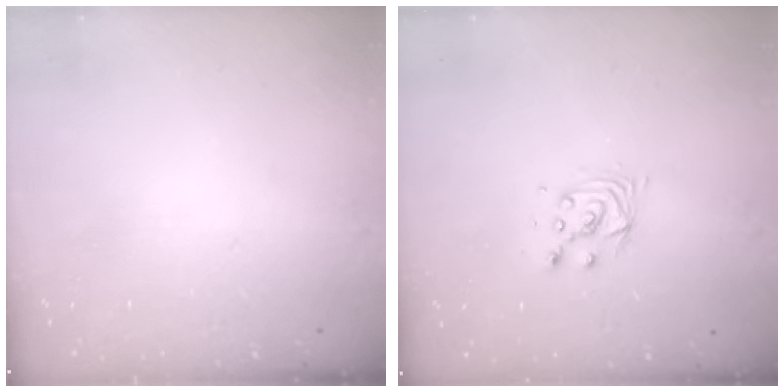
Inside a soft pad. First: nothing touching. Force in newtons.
{"total": 5.5, "press": 5.5, "slide": 0.5}